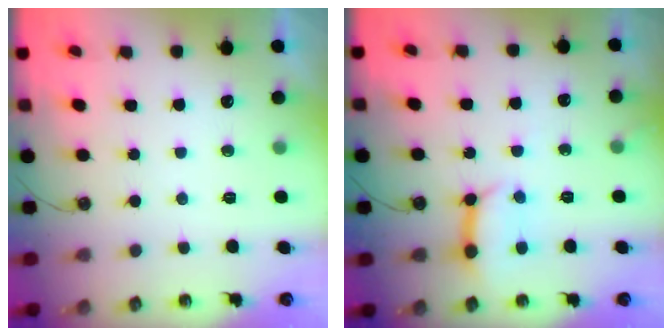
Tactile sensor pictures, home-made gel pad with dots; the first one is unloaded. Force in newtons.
{"total": 9.8, "press": 9.7, "slide": 1.4}